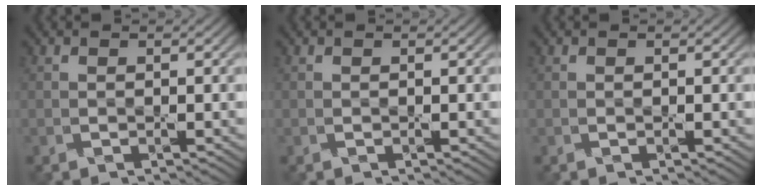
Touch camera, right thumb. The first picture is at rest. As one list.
[{"total": 0.0}, {"total": 0.0}]